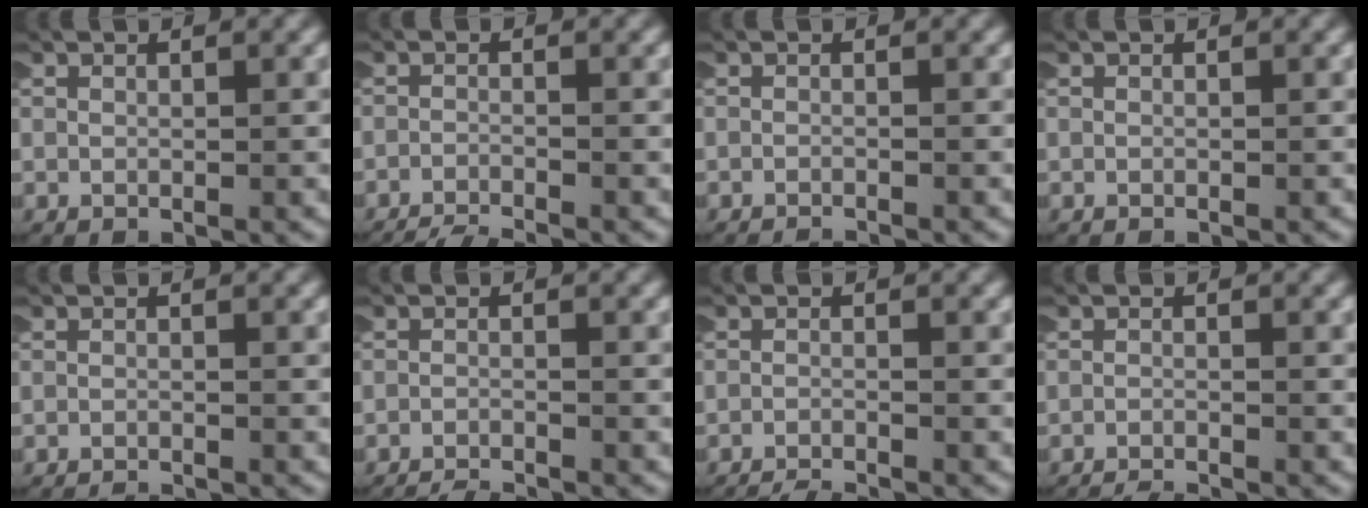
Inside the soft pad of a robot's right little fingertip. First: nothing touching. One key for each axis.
{"total": 7.2, "fx": -7.0, "fy": 1.6, "fz": 0.9, "tx": -0.017, "ty": -0.022, "tz": -0.105}
{"total": 1.7, "fx": -1.7, "fy": 0.1, "fz": 0.0, "tx": -0.004, "ty": -0.007, "tz": -0.024}
{"total": 0.0}
{"total": 1.8, "fx": -1.7, "fy": 0.1, "fz": -0.1, "tx": -0.005, "ty": -0.008, "tz": -0.025}
{"total": 4.4, "fx": -4.3, "fy": 0.8, "fz": 0.4, "tx": -0.012, "ty": -0.016, "tz": -0.064}
{"total": 4.8, "fx": -4.7, "fy": 0.9, "fz": 0.5, "tx": -0.013, "ty": -0.017, "tz": -0.070}
{"total": 3.5, "fx": -3.4, "fy": 0.6, "fz": 0.3, "tx": -0.010, "ty": -0.013, "tz": -0.051}